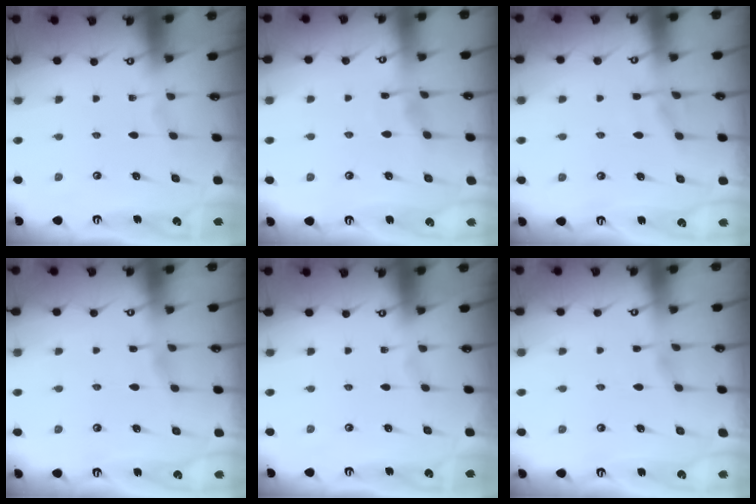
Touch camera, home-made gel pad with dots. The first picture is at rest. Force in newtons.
{"total": 4.7, "press": 4.7, "slide": 0.3}
{"total": 3.5, "press": 3.5, "slide": 0.7}
{"total": 2.8, "press": 2.8, "slide": 0.3}
{"total": 0.0}
{"total": 1.6, "press": 1.5, "slide": 0.4}